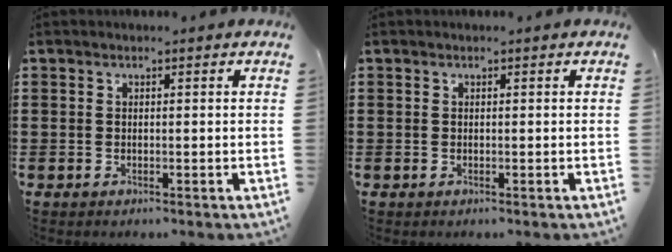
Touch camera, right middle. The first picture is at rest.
{"total": 0.0}